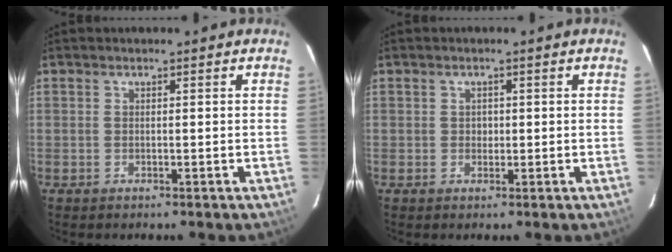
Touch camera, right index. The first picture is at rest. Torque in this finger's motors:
{"motor_torque": [0.24, -0.04, 0.08, 0.02]}